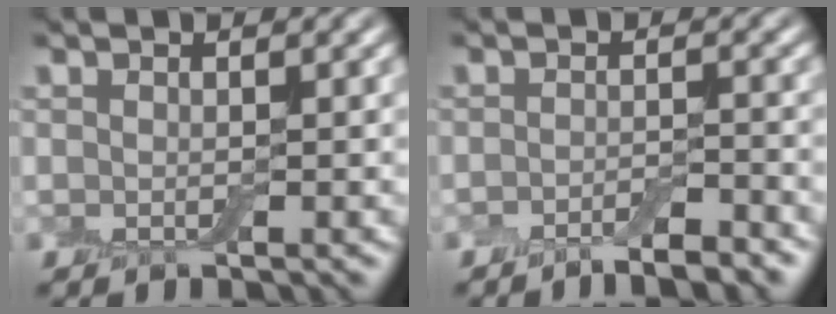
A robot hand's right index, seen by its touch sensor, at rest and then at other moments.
{"total": 3.0, "force": [-2.4, 0.4, 1.6], "torque": [-0.024, 0.002, -0.041]}